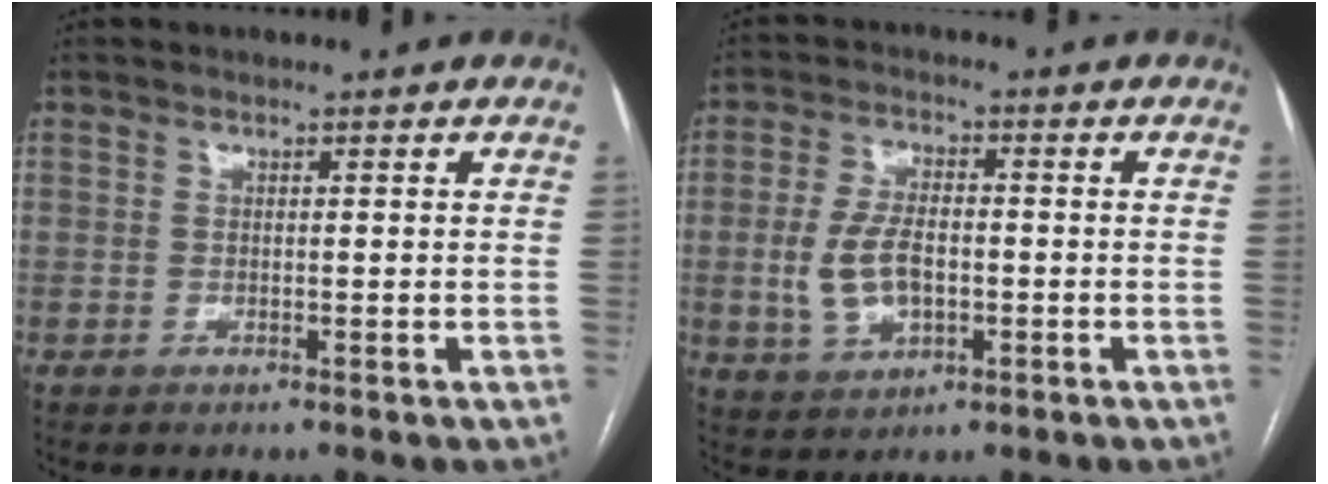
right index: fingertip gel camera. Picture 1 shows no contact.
{"total": 7.6, "force": [-1.3, 4.1, 6.3], "torque": [-0.140, 0.007, -0.017]}